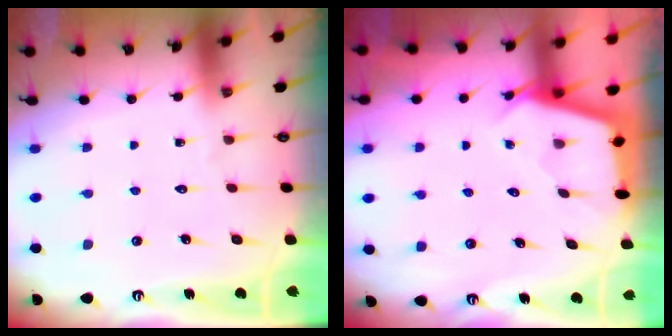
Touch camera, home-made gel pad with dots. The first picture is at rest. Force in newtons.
{"total": 2.6, "press": 2.6, "slide": 0.3}